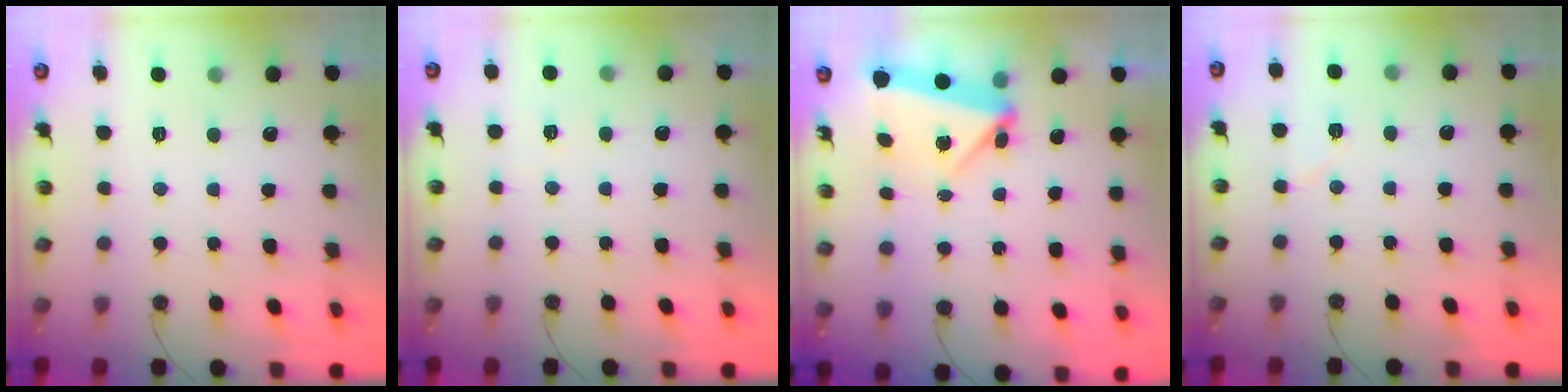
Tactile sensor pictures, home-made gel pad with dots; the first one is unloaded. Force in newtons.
{"total": 2.8, "press": 2.7, "slide": 0.9}
{"total": 7.7, "press": 7.5, "slide": 1.5}
{"total": 5.2, "press": 5.1, "slide": 0.9}